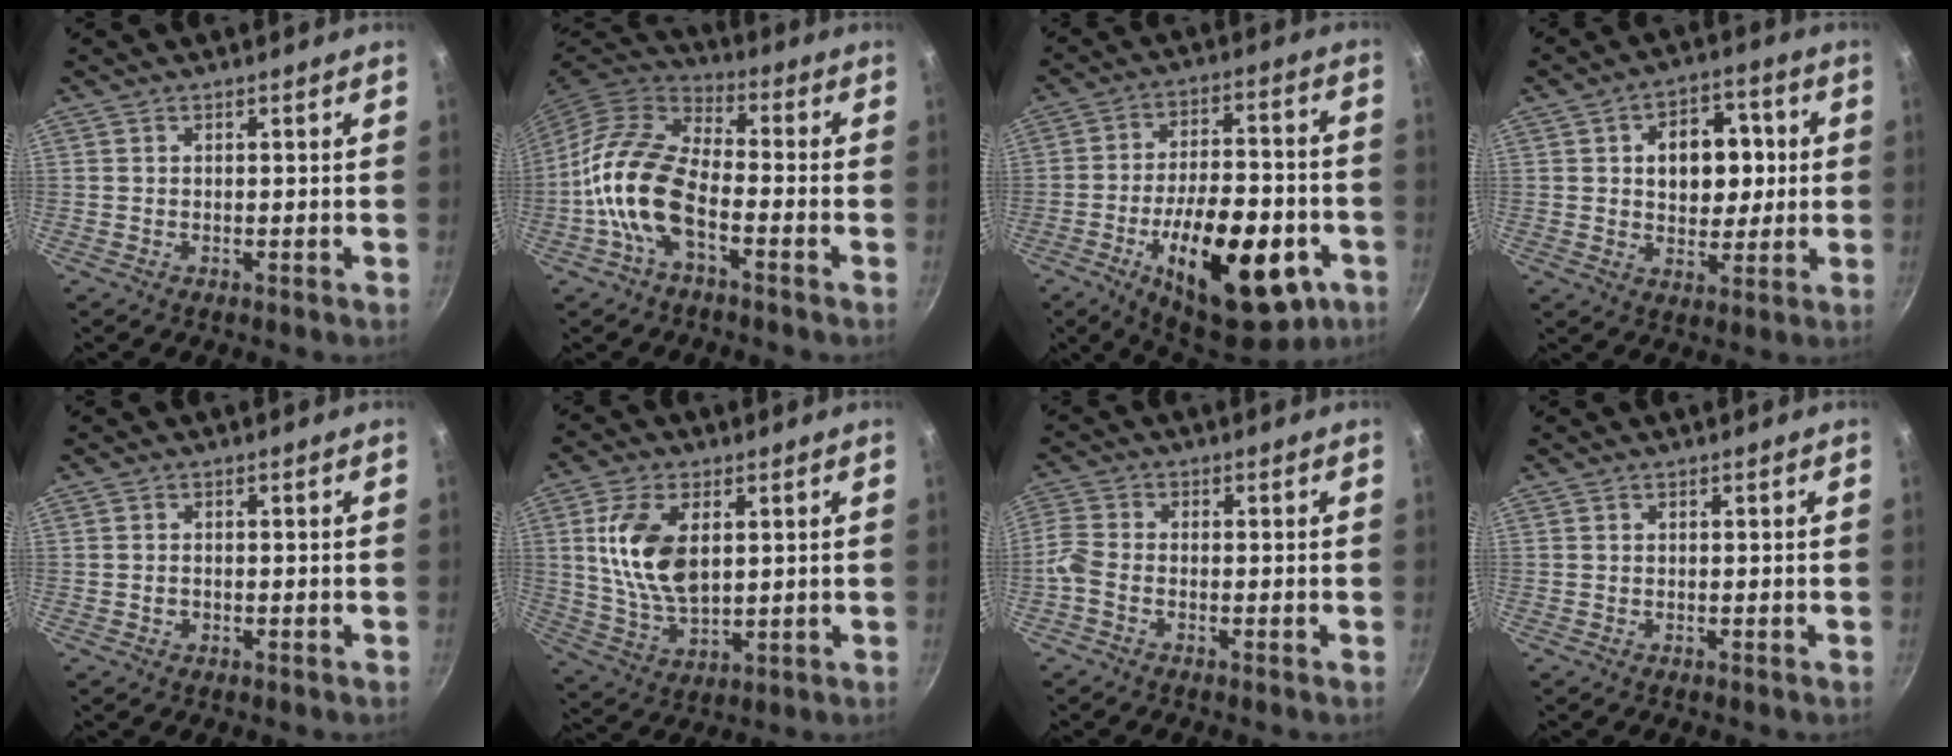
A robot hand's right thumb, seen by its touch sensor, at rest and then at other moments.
{"total": 13.9, "force": [-4.5, 6.9, 11.2], "torque": [-0.207, 0.040, -0.101]}
{"total": 25.7, "force": [-9.5, 11.9, 20.8], "torque": [-0.277, 0.034, -0.126]}
{"total": 12.0, "force": [1.7, 8.4, 8.3], "torque": [-0.075, 0.008, 0.024]}
{"total": 1.1, "force": [-0.3, 0.9, 0.6], "torque": [-0.009, 0.003, -0.006]}
{"total": 13.2, "force": [2.9, 7.4, 10.5], "torque": [-0.191, -0.016, 0.062]}
{"total": 3.7, "force": [-2.1, 2.1, 2.3], "torque": [-0.067, 0.015, -0.060]}
{"total": 0.0}